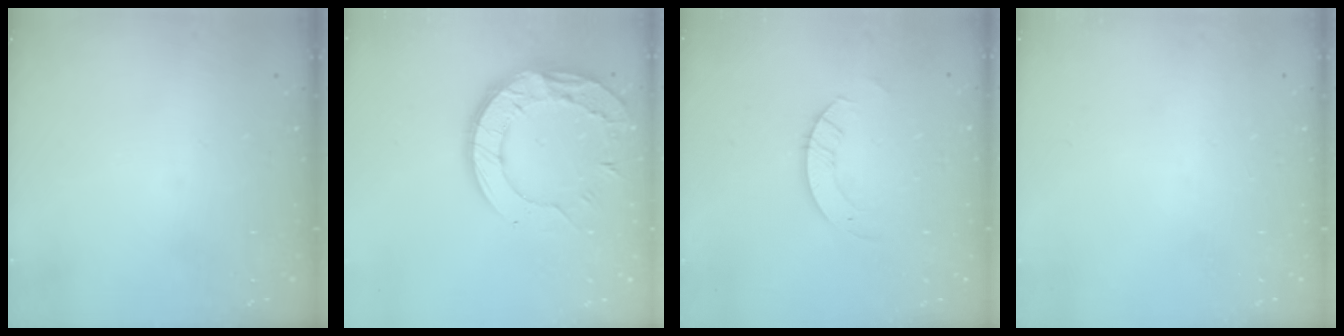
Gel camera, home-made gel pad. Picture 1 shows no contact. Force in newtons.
{"total": 15.1, "press": 15.0, "slide": 1.3}
{"total": 3.5, "press": 3.5, "slide": 0.3}
{"total": 0.0}